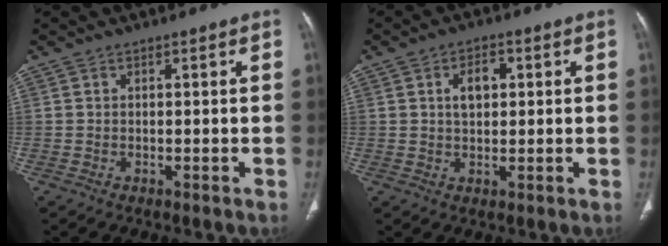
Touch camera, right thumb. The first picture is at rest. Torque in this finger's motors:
{"motor_torque": [-0.38, 0.56, 0.53, 0.26, 0.16]}